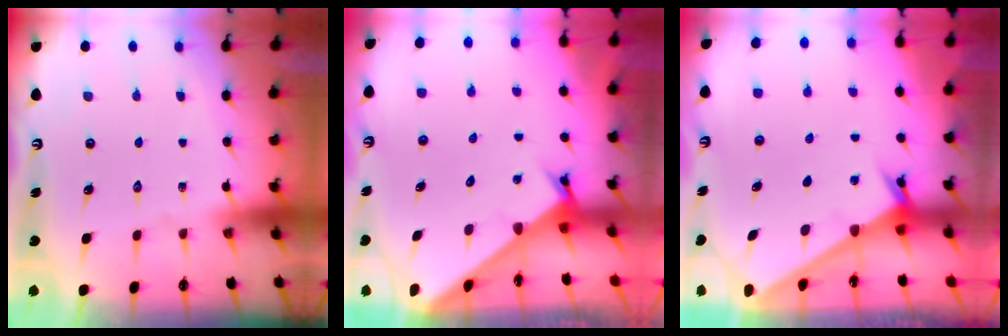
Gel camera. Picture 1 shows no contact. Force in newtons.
{"total": 2.3, "press": 2.3, "slide": 0.2}
{"total": 2.4, "press": 2.4, "slide": 0.2}